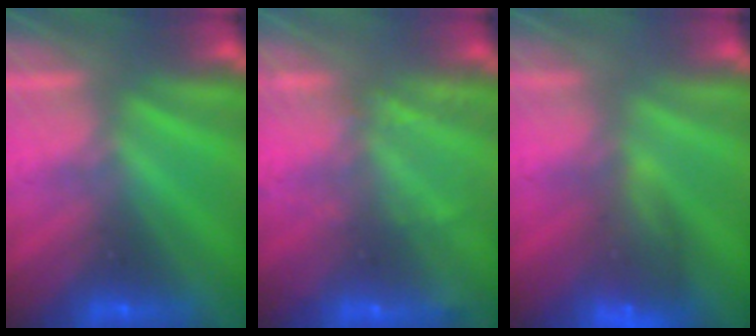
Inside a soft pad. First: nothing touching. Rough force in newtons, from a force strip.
{"total": 2.3}
{"total": 9.1}